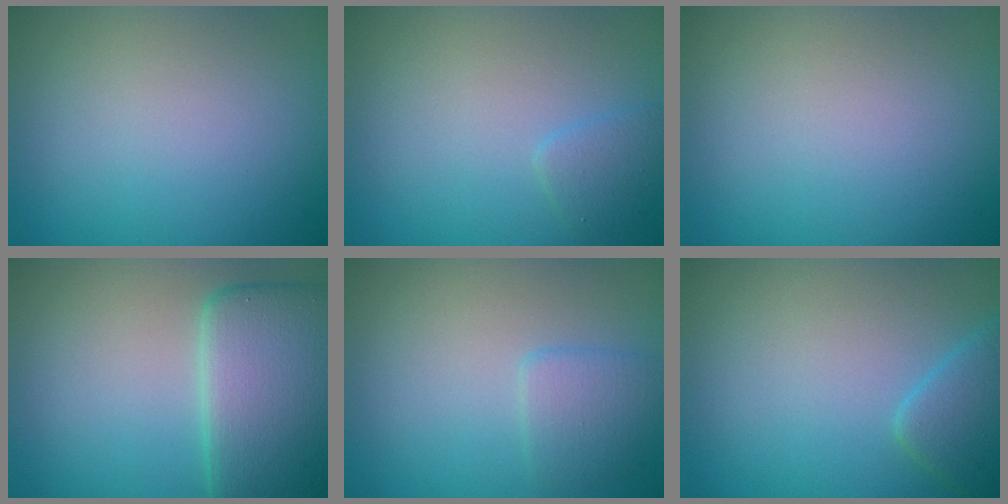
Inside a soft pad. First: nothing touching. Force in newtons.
{"total": 1.4, "press": 1.4, "slide": 0.1}
{"total": 0.0}
{"total": 8.9, "press": 8.9, "slide": 0.3}
{"total": 2.0, "press": 2.0, "slide": 0.1}
{"total": 2.7, "press": 2.7, "slide": 0.2}